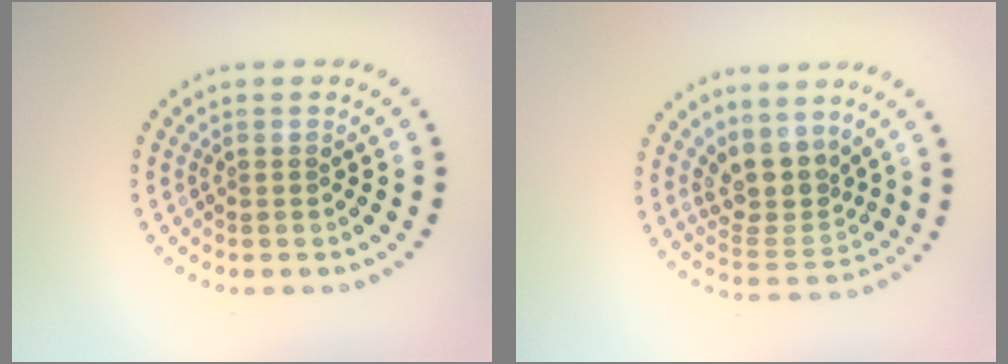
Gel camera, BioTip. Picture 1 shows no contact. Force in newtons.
{"total": 3.8, "press": 3.0, "slide": 2.3}